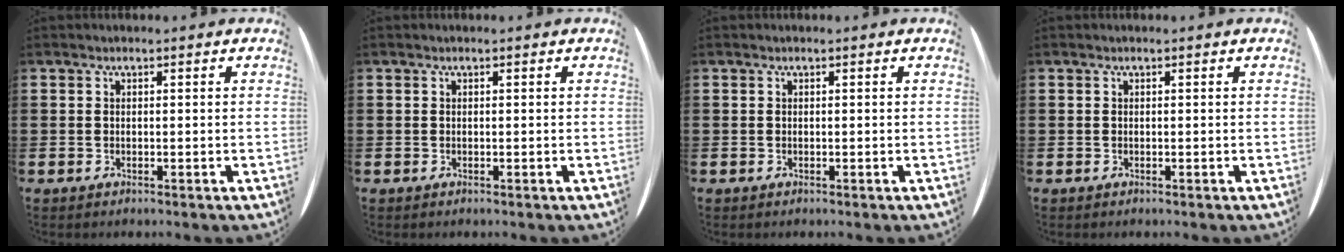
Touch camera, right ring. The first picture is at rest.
{"total": 0.0}
{"total": 0.0}
{"total": 0.0}